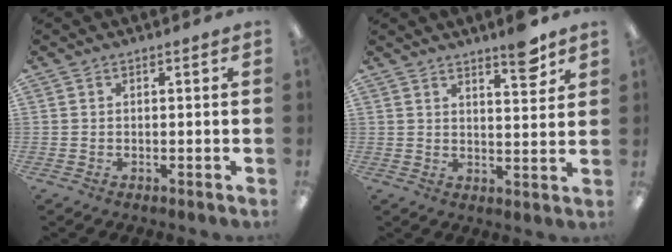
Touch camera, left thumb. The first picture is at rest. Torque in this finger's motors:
{"motor_torque": [-0.02, 0.05, -0.55, -0.04, 0.13]}